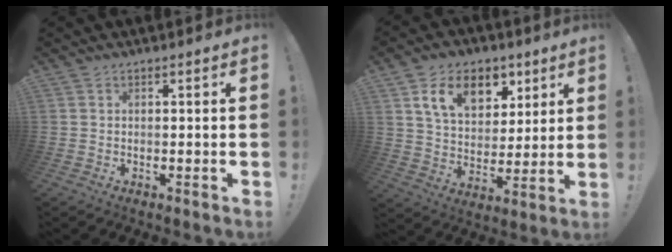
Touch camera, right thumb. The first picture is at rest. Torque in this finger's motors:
{"motor_torque": [0.22, 1.34, 0.30, 0.22, 0.38]}